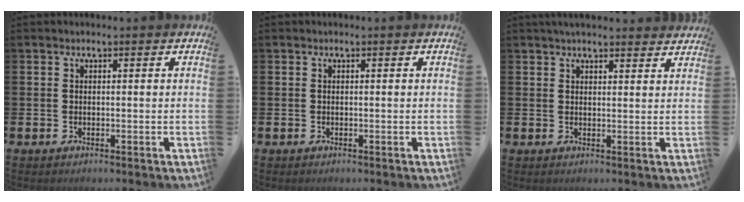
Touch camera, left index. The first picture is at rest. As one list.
[{"total": 0.0}, {"total": 3.2, "force": [3.1, 0.5, 0.7], "torque": [-0.016, -0.011, 0.056]}]